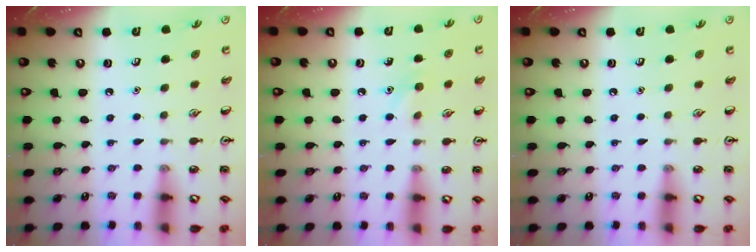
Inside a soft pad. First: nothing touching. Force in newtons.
{"total": 5.7, "press": 5.5, "slide": 1.7}
{"total": 0.0}